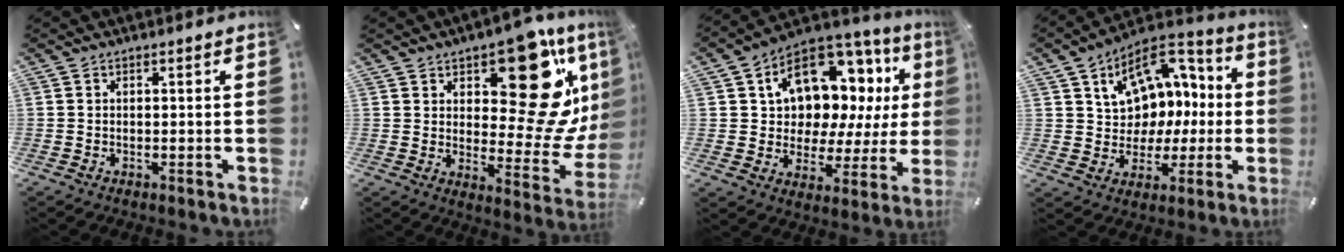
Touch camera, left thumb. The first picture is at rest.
{"total": 22.3, "force": [11.0, 10.9, 16.0], "torque": [-0.183, -0.088, 0.180]}
{"total": 13.4, "force": [7.1, 9.1, 6.8], "torque": [-0.109, -0.061, 0.128]}
{"total": 13.0, "force": [4.5, 11.0, 5.3], "torque": [-0.077, -0.036, 0.090]}